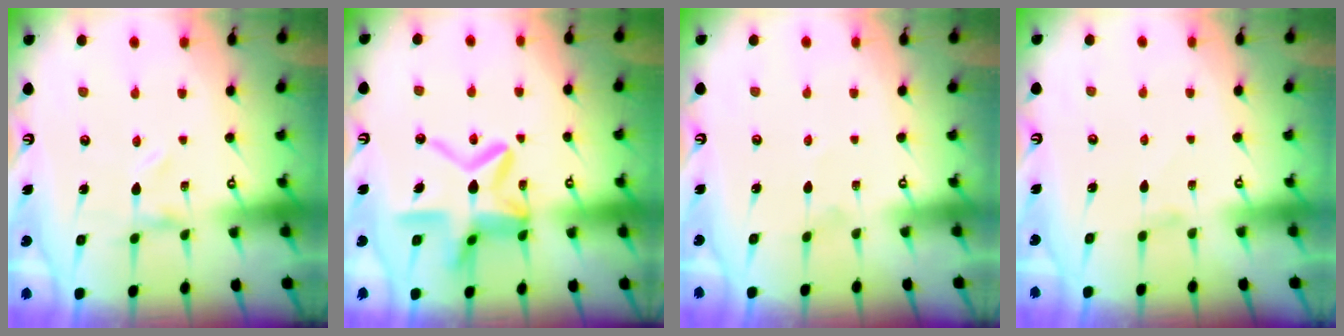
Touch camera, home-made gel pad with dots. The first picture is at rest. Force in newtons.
{"total": 16.5, "press": 16.5, "slide": 1.5}
{"total": 0.0}
{"total": 0.0}